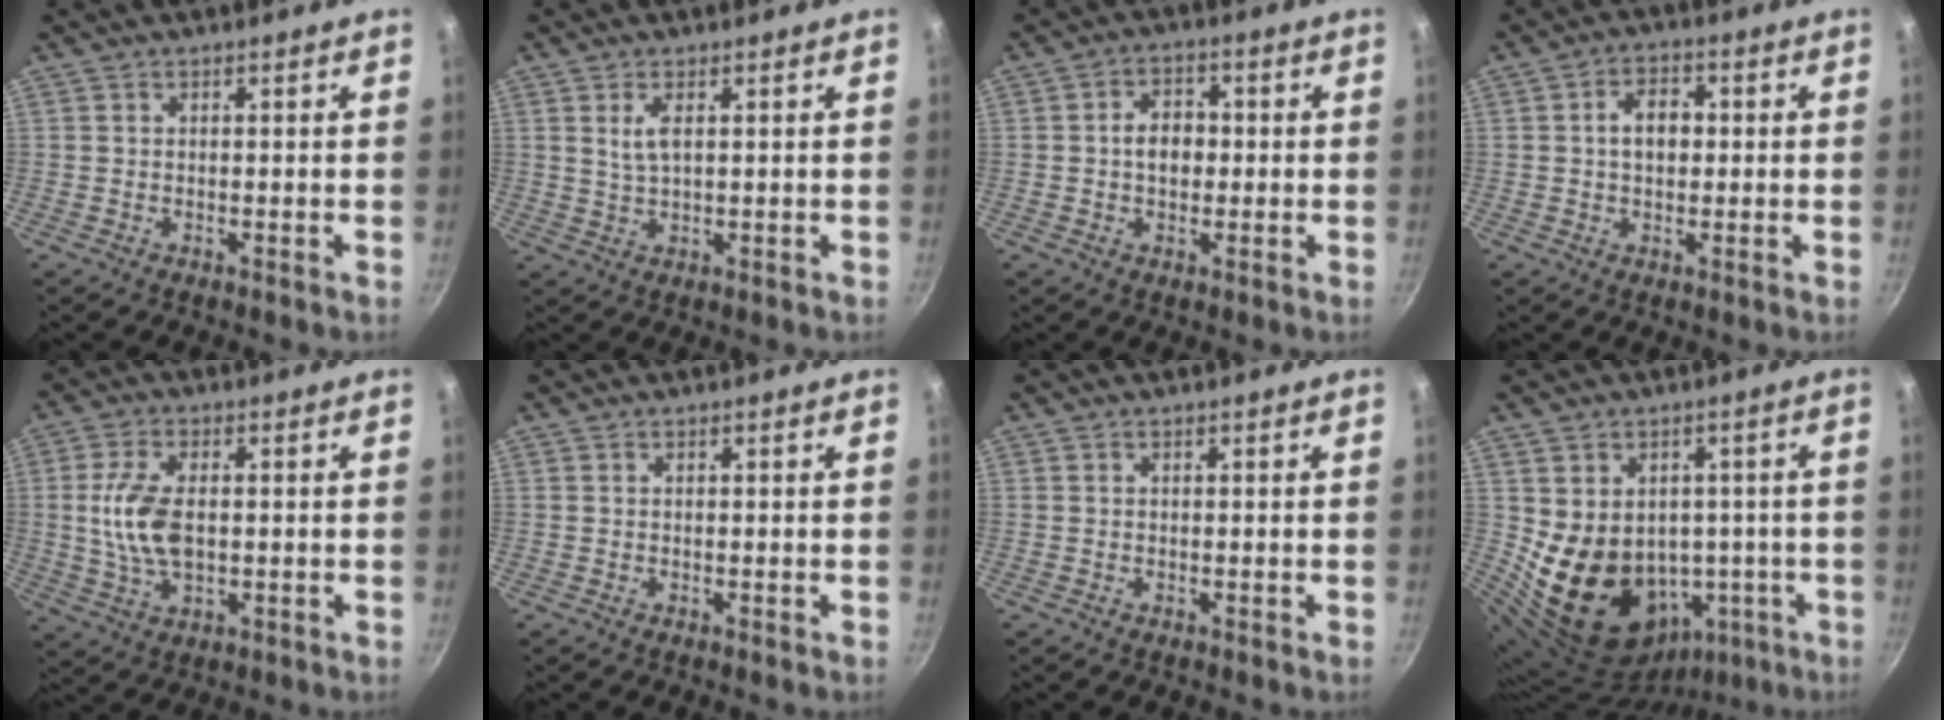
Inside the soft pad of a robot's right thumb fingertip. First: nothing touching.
{"total": 3.5, "force": [1.1, 1.4, 3.0], "torque": [-0.057, -0.007, 0.025]}
{"total": 5.6, "force": [-0.1, 4.2, 3.7], "torque": [-0.032, 0.013, -0.007]}
{"total": 5.7, "force": [0.4, 4.0, 4.1], "torque": [-0.042, 0.014, 0.001]}
{"total": 11.2, "force": [0.2, 6.2, 9.3], "torque": [-0.182, 0.006, 0.002]}
{"total": 0.0}
{"total": 0.0}
{"total": 15.6, "force": [-1.8, 12.9, 8.6], "torque": [-0.096, 0.018, 0.006]}